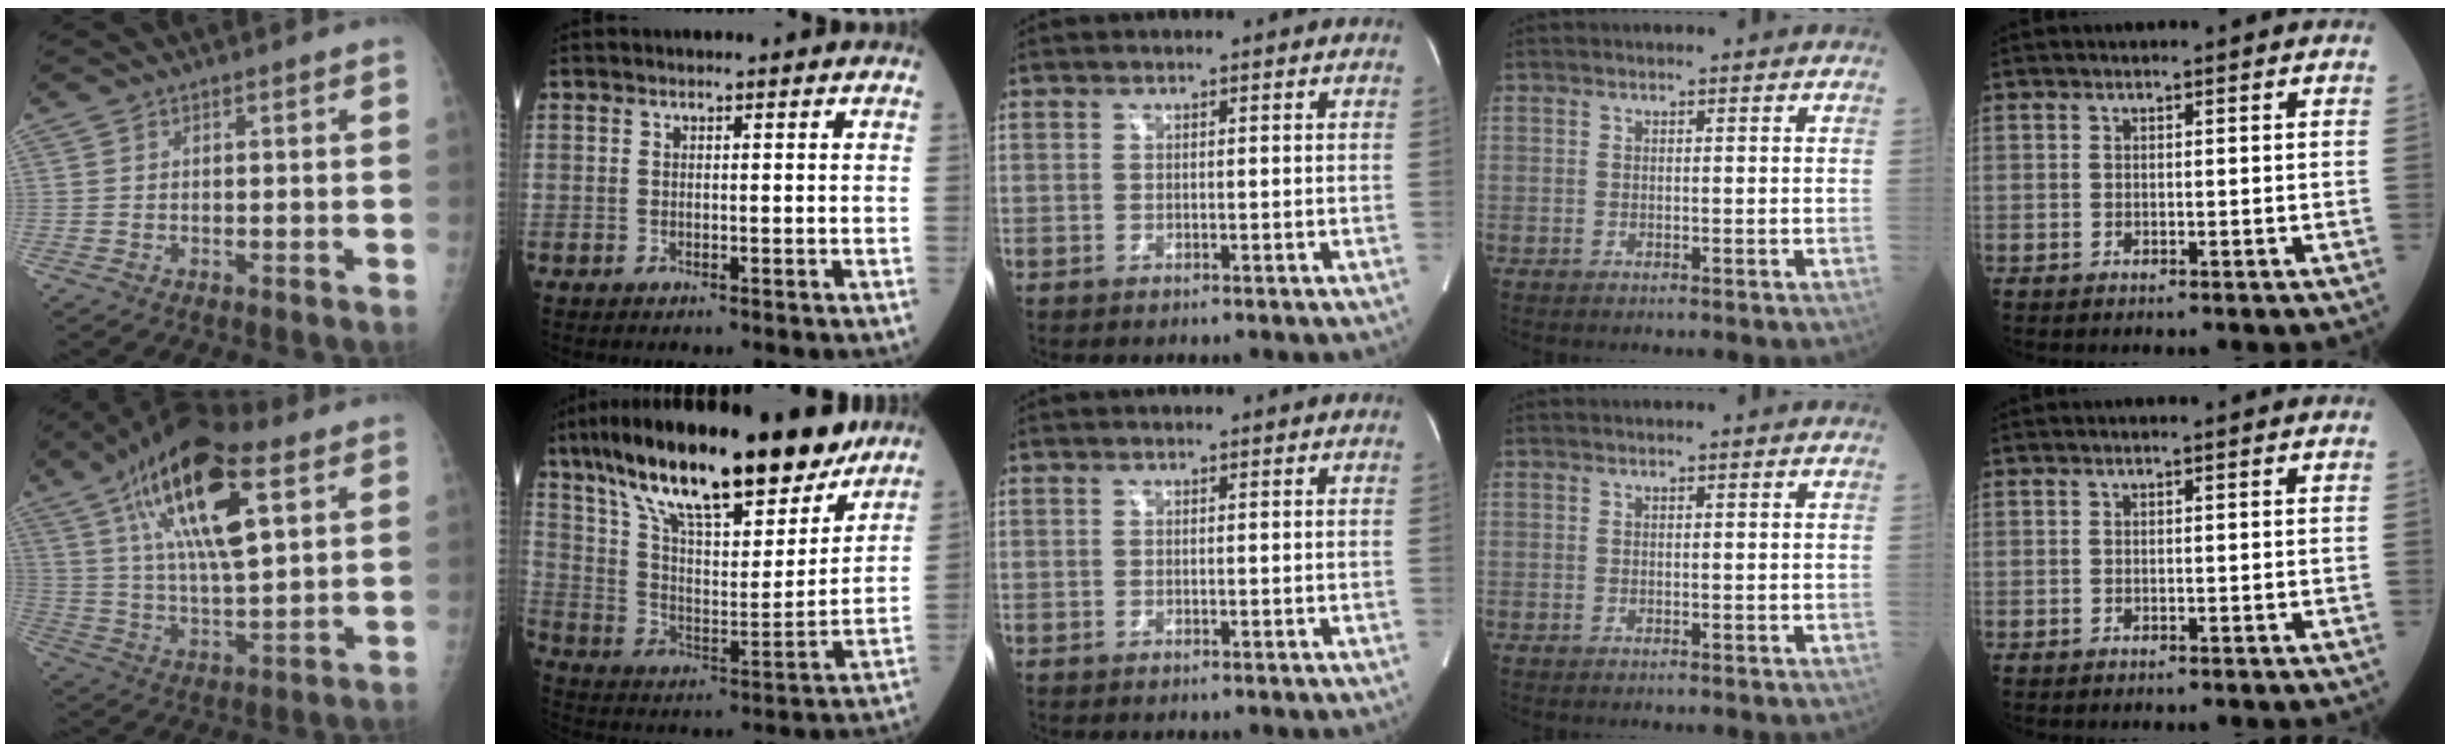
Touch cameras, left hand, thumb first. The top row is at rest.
{"thumb": {"total": 20.7, "force": [8.9, 7.7, 17.1], "torque": [-0.290, -0.017, 0.153]}, "index": {"total": 24.3, "force": [18.0, 5.9, 15.2], "torque": [-0.250, 0.023, 0.293]}}